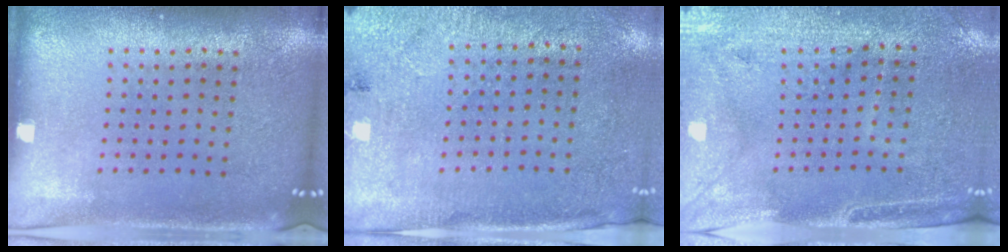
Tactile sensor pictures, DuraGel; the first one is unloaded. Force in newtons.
{"total": 2.7, "press": 2.2, "slide": 1.5}
{"total": 3.0, "press": 2.6, "slide": 1.5}